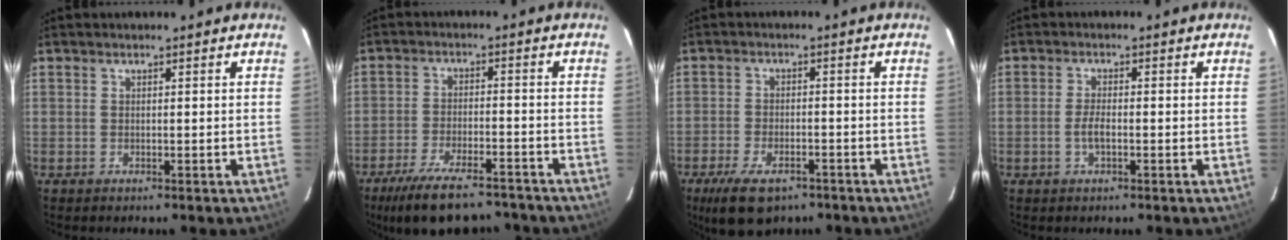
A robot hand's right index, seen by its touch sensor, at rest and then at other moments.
{"total": 16.0, "force": [-12.8, 5.3, 7.9], "torque": [-0.164, -0.020, -0.197]}
{"total": 10.3, "force": [-6.9, 4.9, 5.9], "torque": [-0.138, -0.017, -0.113]}
{"total": 2.6, "force": [-0.9, 0.9, 2.3], "torque": [-0.051, 0.000, -0.017]}